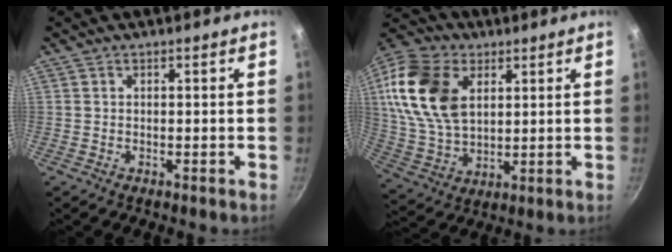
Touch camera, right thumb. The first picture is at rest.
{"total": 18.9, "force": [5.5, 12.4, 13.2], "torque": [-0.241, -0.010, 0.108]}